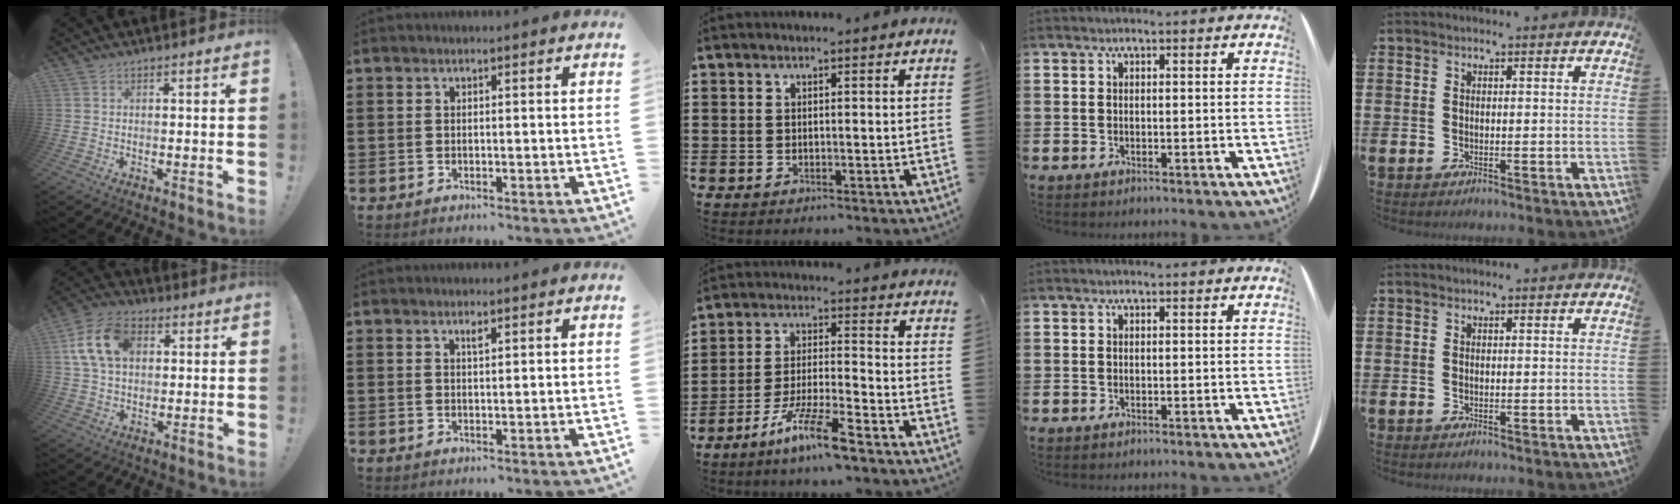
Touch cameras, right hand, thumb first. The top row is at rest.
{"thumb": {"total": 14.3, "force": [4.2, 9.8, 9.5], "torque": [-0.180, 0.003, 0.082]}, "index": {"total": 1.1, "force": [0.7, 0.2, 0.8], "torque": [-0.017, 0.001, 0.011]}, "middle": {"total": 8.7, "force": [-6.3, 0.5, 5.9], "torque": [-0.126, -0.009, -0.122]}}